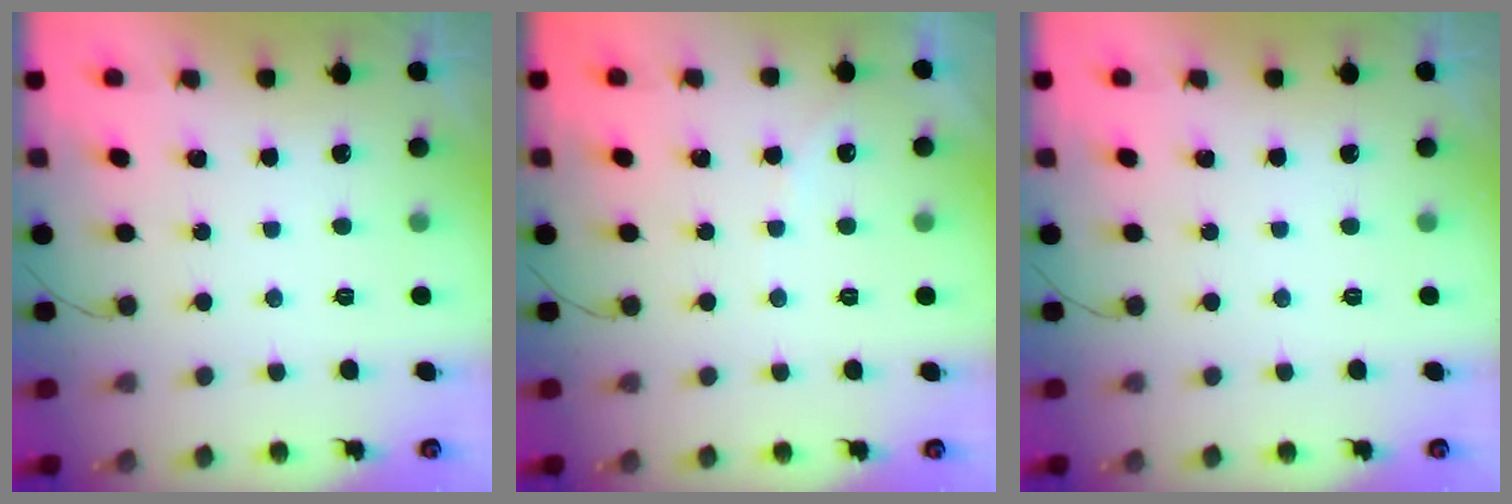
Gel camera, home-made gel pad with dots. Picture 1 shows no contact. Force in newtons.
{"total": 3.4, "press": 3.3, "slide": 0.6}
{"total": 0.0}